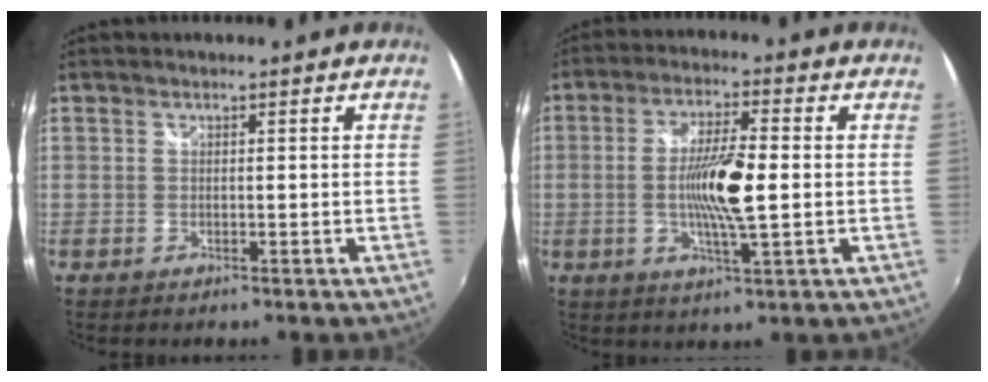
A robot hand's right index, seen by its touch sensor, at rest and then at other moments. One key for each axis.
{"total": 9.6, "fx": -0.9, "fy": 1.3, "fz": 9.5, "tx": -0.176, "ty": -0.005, "tz": -0.017}